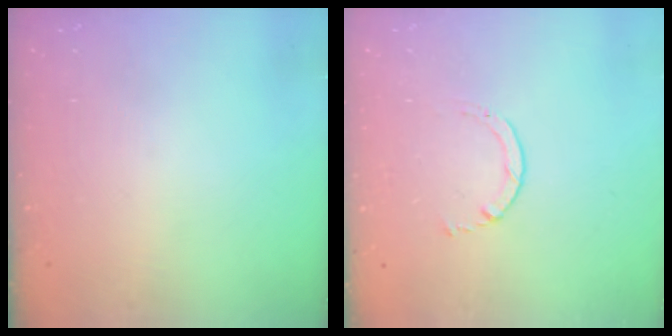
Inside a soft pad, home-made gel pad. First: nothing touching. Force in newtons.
{"total": 1.7, "press": 1.6, "slide": 0.2}